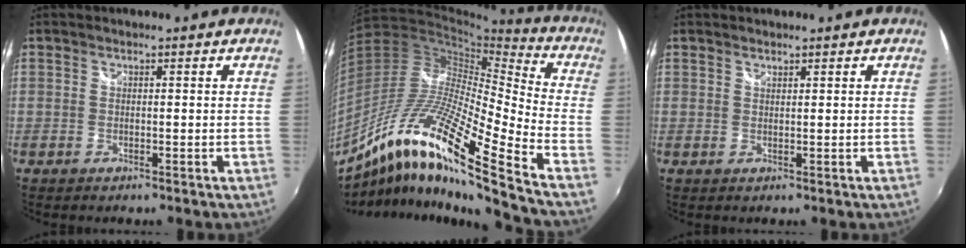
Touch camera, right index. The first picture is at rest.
{"total": 20.2, "force": [-13.4, 1.0, 15.1], "torque": [-0.267, -0.024, -0.267]}
{"total": 0.7, "force": [0.7, 0.1, 0.0], "torque": [0.001, 0.000, 0.012]}